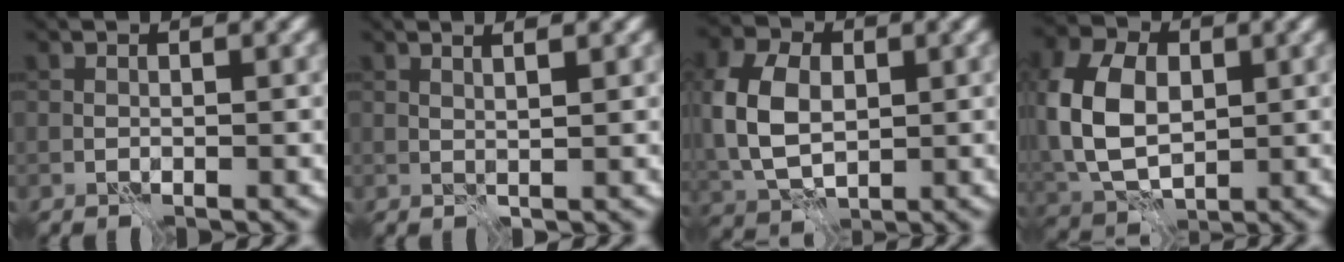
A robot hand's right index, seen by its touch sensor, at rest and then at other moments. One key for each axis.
{"total": 1.9, "fx": 1.2, "fy": 0.5, "fz": 1.4, "tx": -0.014, "ty": 0.000, "tz": 0.005}
{"total": 7.8, "fx": 0.5, "fy": 5.4, "fz": 5.6, "tx": -0.142, "ty": 0.008, "tz": 0.003}
{"total": 9.3, "fx": 0.7, "fy": 6.4, "fz": 6.6, "tx": -0.158, "ty": 0.011, "tz": 0.003}